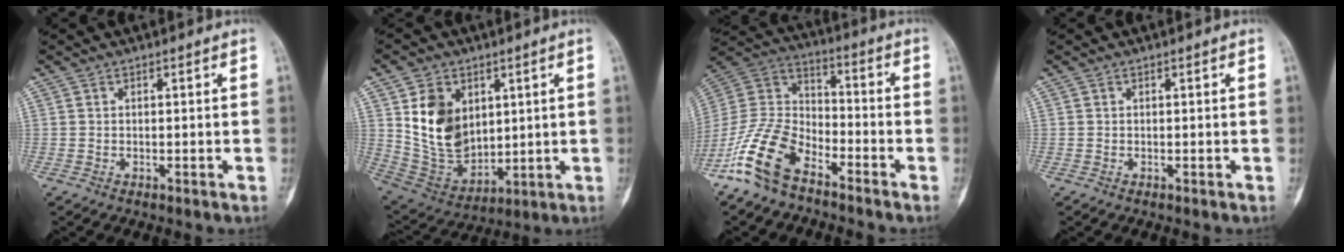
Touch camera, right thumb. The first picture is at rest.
{"total": 14.1, "force": [4.0, 10.3, 8.9], "torque": [-0.121, -0.028, 0.098]}
{"total": 14.4, "force": [-9.4, 7.2, 8.1], "torque": [-0.160, 0.062, -0.193]}
{"total": 0.0}